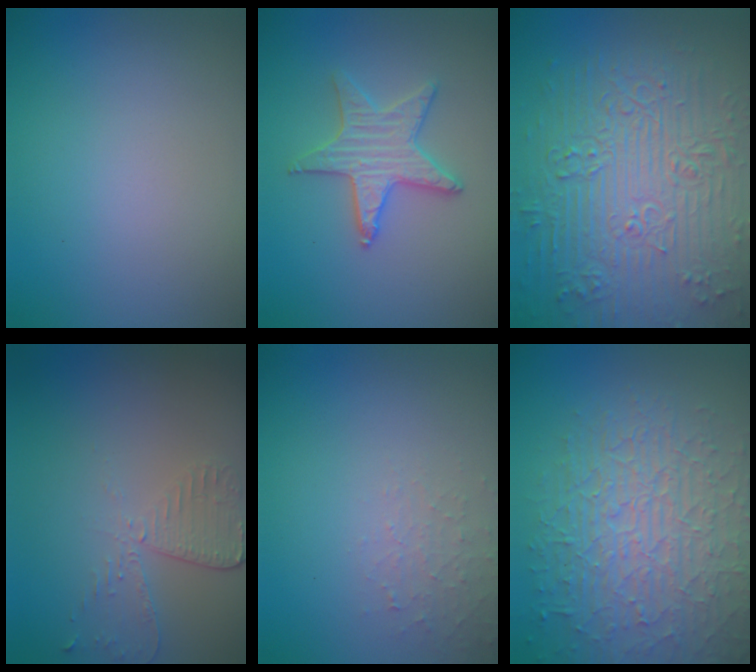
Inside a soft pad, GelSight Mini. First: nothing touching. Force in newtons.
{"total": 3.3, "press": 3.3, "slide": 0.3}
{"total": 11.0, "press": 7.3, "slide": 8.2}
{"total": 2.9, "press": 2.6, "slide": 1.3}
{"total": 1.8, "press": 1.8, "slide": 0.4}
{"total": 8.7, "press": 6.1, "slide": 6.2}